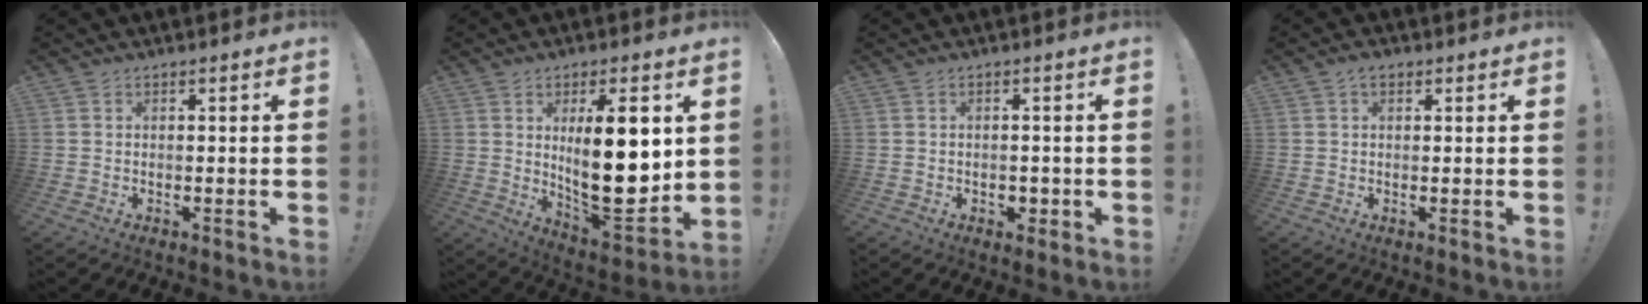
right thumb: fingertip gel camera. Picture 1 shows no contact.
{"total": 19.3, "force": [3.3, 6.8, 17.8], "torque": [-0.283, -0.034, 0.050]}
{"total": 2.2, "force": [-0.6, 1.8, 1.1], "torque": [-0.001, -0.005, -0.014]}
{"total": 2.8, "force": [1.3, 1.7, 1.8], "torque": [-0.033, 0.003, 0.022]}